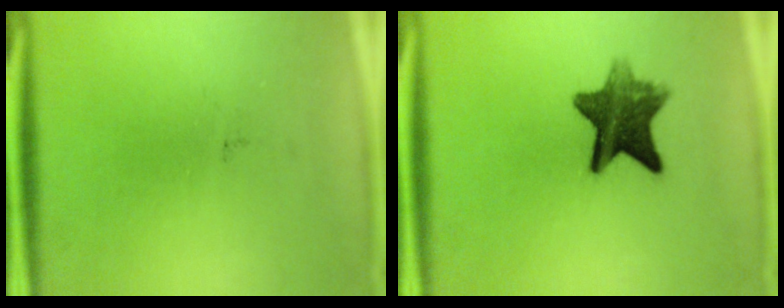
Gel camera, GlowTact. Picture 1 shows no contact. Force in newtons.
{"total": 9.6}